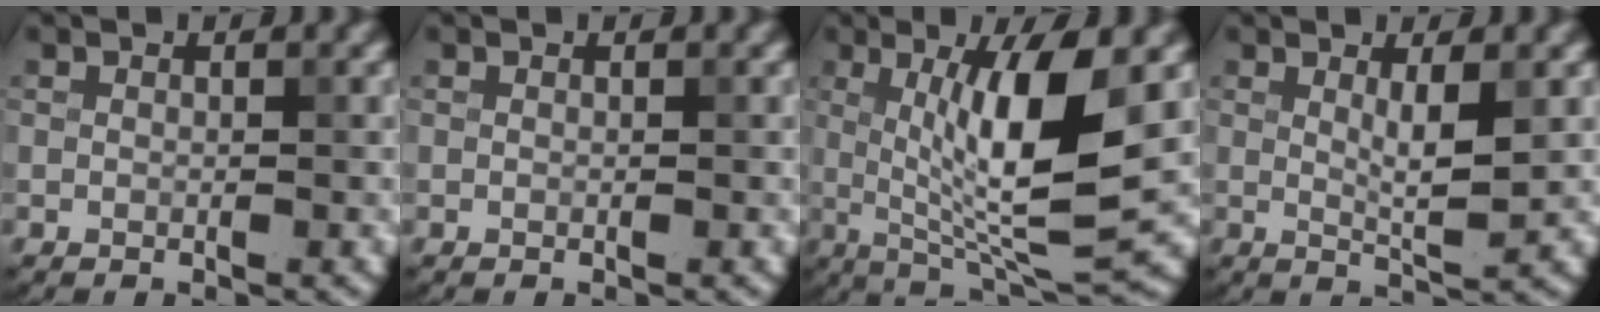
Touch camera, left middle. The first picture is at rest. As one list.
[{"total": 0.0}, {"total": 9.6, "force": [1.1, 2.2, 9.3], "torque": [-0.144, -0.009, 0.028]}, {"total": 2.8, "force": [0.8, 0.5, 2.6], "torque": [-0.043, -0.008, 0.015]}]